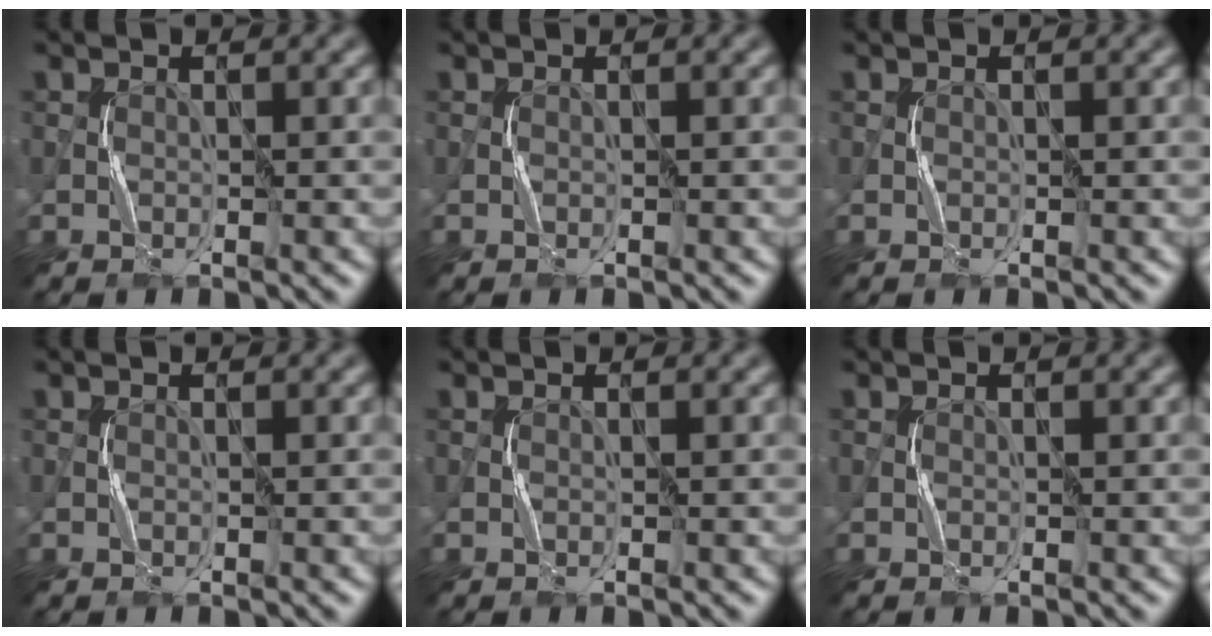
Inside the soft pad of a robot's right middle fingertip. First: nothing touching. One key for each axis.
{"total": 0.0}
{"total": 0.0}
{"total": 0.0}
{"total": 0.0}
{"total": 0.0}